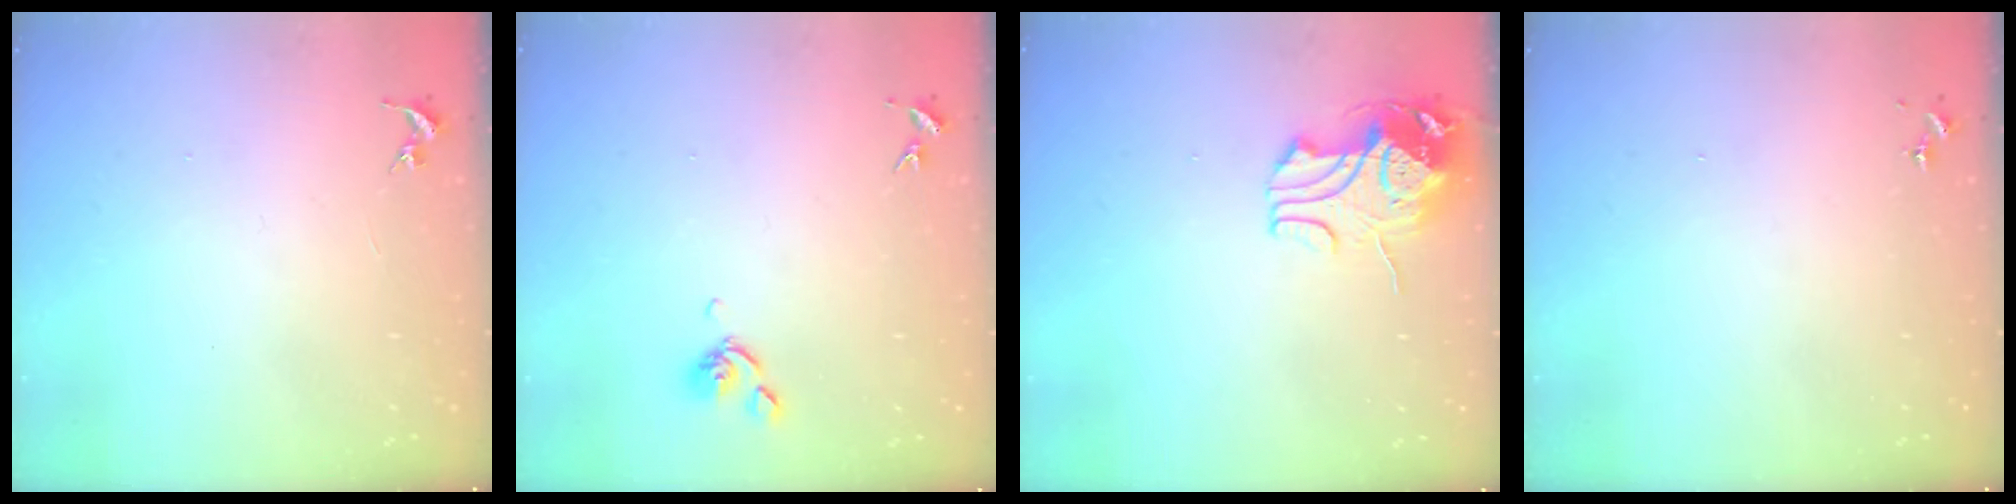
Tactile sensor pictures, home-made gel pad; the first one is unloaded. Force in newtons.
{"total": 6.2, "press": 6.1, "slide": 1.4}
{"total": 11.6, "press": 11.5, "slide": 1.5}
{"total": 0.0}